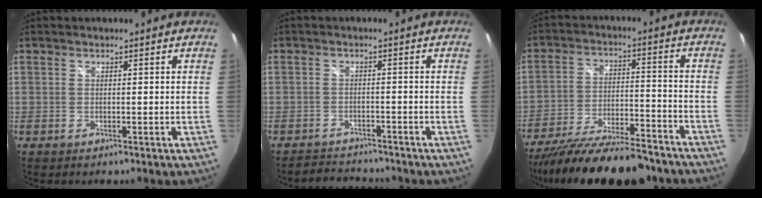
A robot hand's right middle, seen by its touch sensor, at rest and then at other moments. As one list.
[{"total": 4.6, "force": [-4.4, 1.2, 0.2], "torque": [-0.019, 0.008, -0.071]}, {"total": 21.8, "force": [-18.5, 4.1, 10.6], "torque": [-0.195, -0.043, -0.280]}]